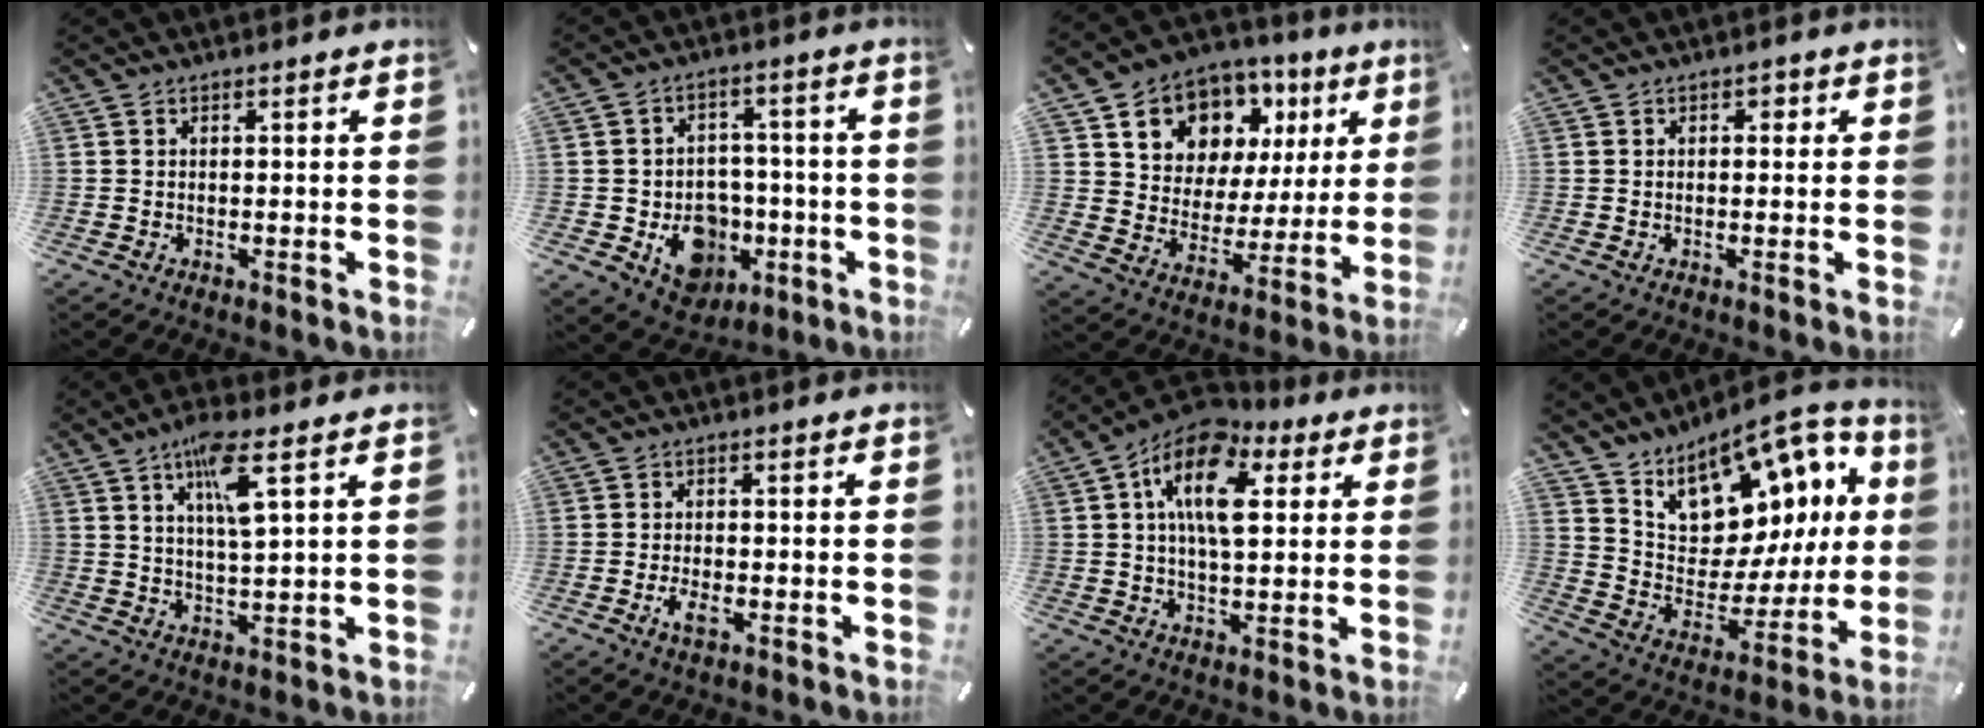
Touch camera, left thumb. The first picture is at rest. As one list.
[{"total": 11.0, "force": [-3.1, 9.5, 4.6], "torque": [-0.053, 0.016, -0.040]}, {"total": 11.0, "force": [6.5, 8.5, 2.3], "torque": [-0.050, -0.056, 0.123]}, {"total": 1.3, "force": [0.1, 1.2, 0.6], "torque": [-0.006, 0.006, -0.003]}, {"total": 9.0, "force": [4.2, 1.6, 7.8], "torque": [-0.144, -0.002, 0.067]}, {"total": 3.7, "force": [-1.5, 1.8, 2.8], "torque": [-0.059, 0.001, -0.028]}, {"total": 15.4, "force": [5.0, 8.5, 11.8], "torque": [-0.218, -0.010, 0.085]}, {"total": 15.5, "force": [10.4, 9.2, 7.0], "torque": [-0.095, -0.097, 0.183]}]